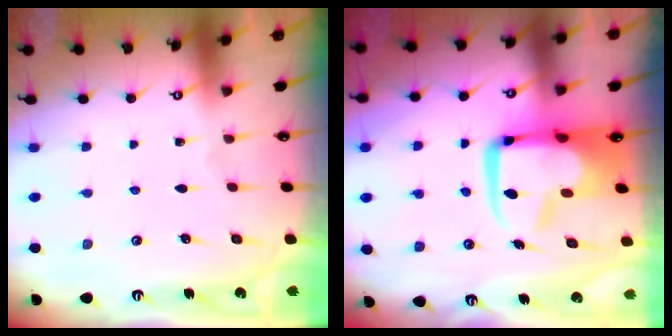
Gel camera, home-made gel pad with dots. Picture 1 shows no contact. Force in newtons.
{"total": 12.9, "press": 12.8, "slide": 1.7}